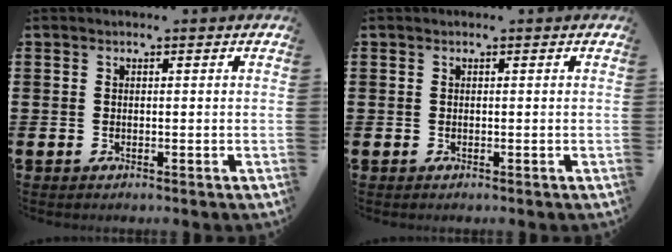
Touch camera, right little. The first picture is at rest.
{"total": 0.0}